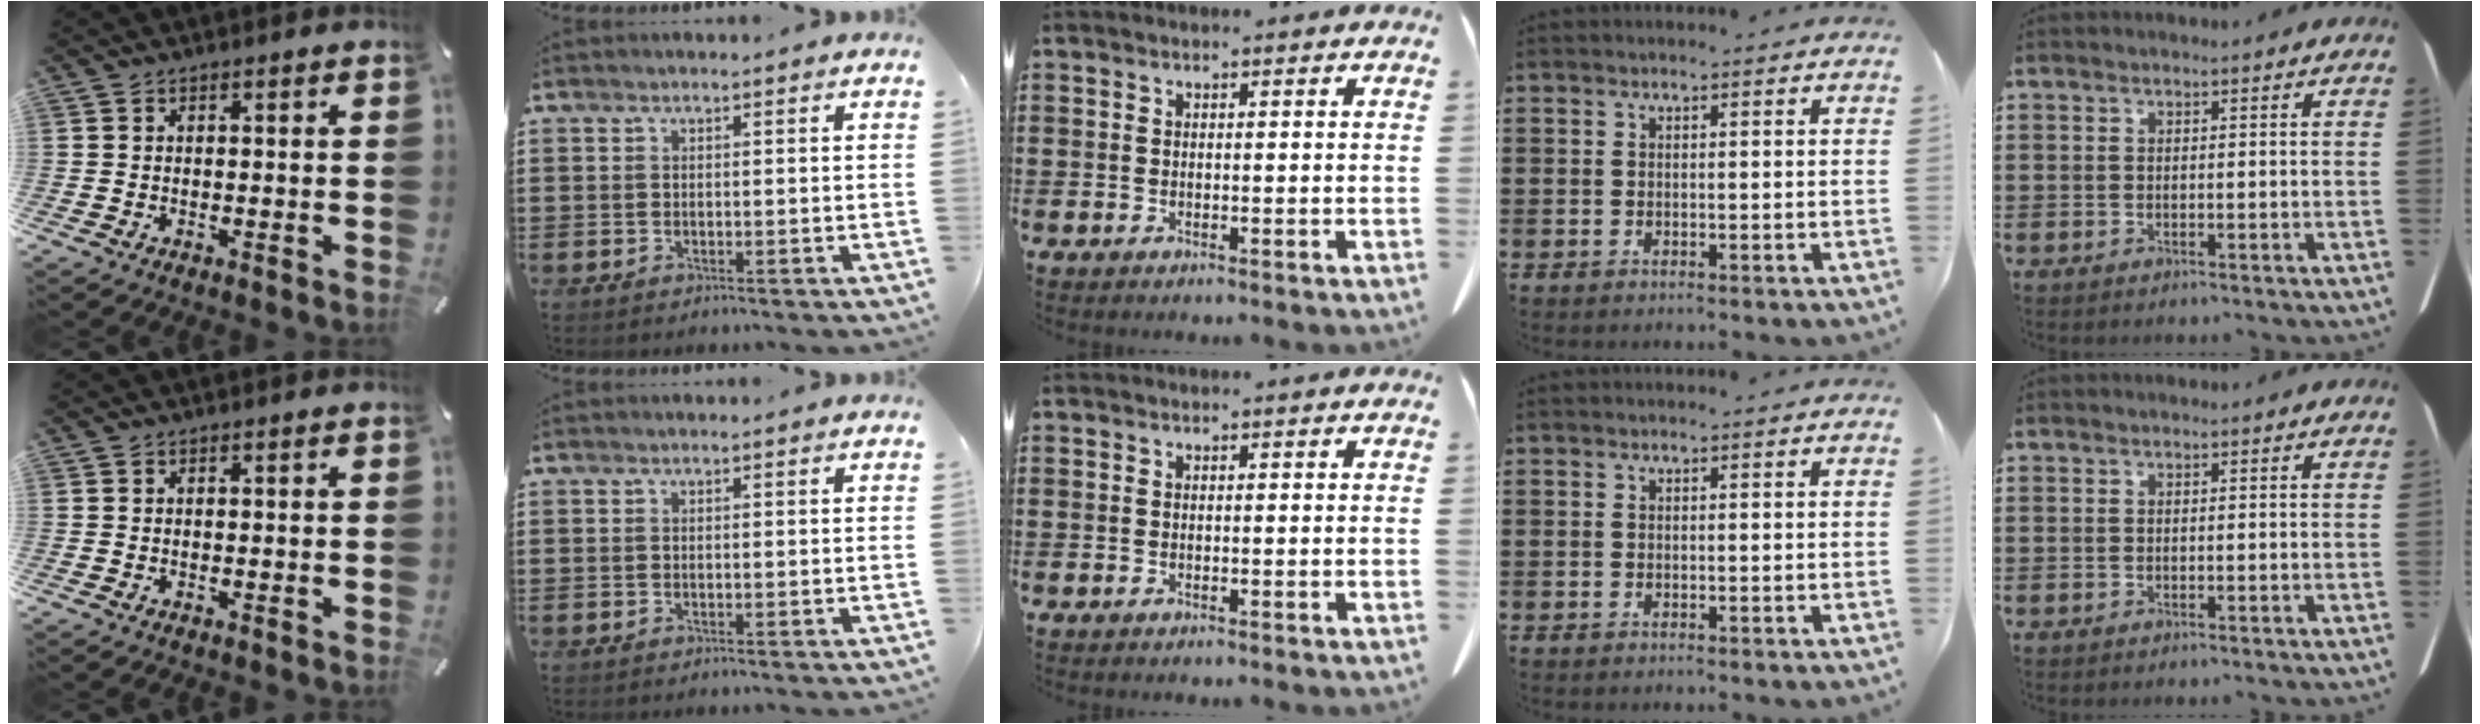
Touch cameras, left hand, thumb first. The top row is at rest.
{}